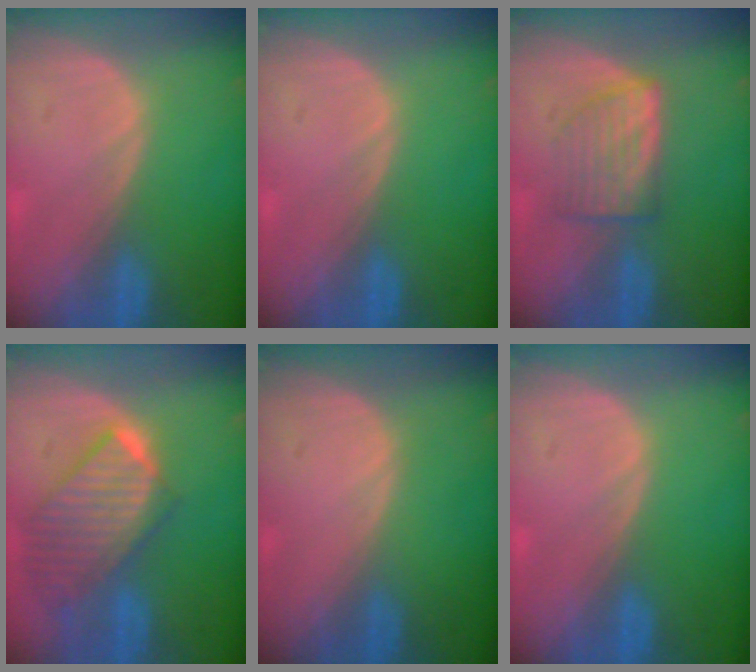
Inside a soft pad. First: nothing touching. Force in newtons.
{"total": 0.0}
{"total": 5.4, "press": 5.4, "slide": 0.3}
{"total": 9.9, "press": 8.6, "slide": 4.8}
{"total": 0.0}
{"total": 0.0}